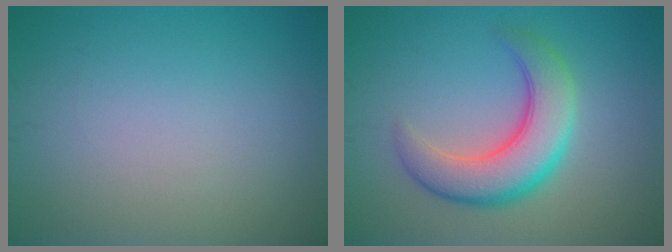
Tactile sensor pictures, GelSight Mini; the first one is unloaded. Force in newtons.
{"total": 6.3, "press": 6.3, "slide": 0.4}